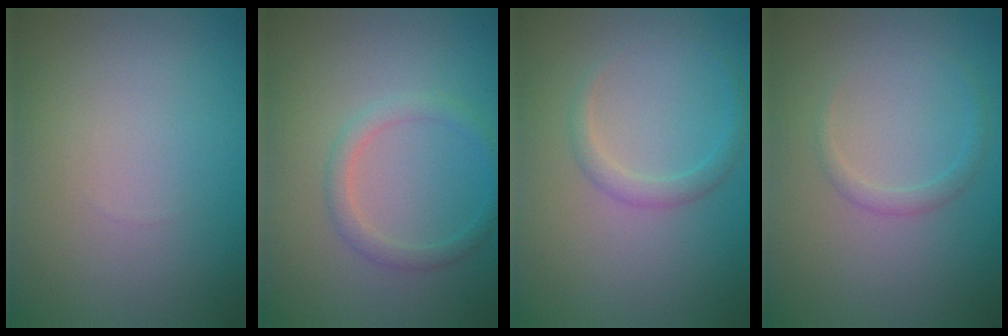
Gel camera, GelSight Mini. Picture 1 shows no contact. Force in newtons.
{"total": 1.7, "press": 1.7, "slide": 0.0}
{"total": 1.5, "press": 1.5, "slide": 0.1}
{"total": 1.1, "press": 1.1, "slide": 0.1}